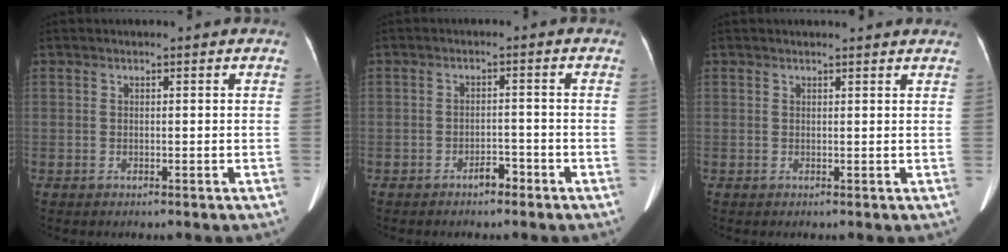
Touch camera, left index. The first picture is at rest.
{"total": 2.3, "force": [-1.8, 0.9, 1.1], "torque": [-0.017, -0.001, -0.029]}
{"total": 4.2, "force": [3.9, 0.3, 1.3], "torque": [-0.021, 0.011, 0.038]}